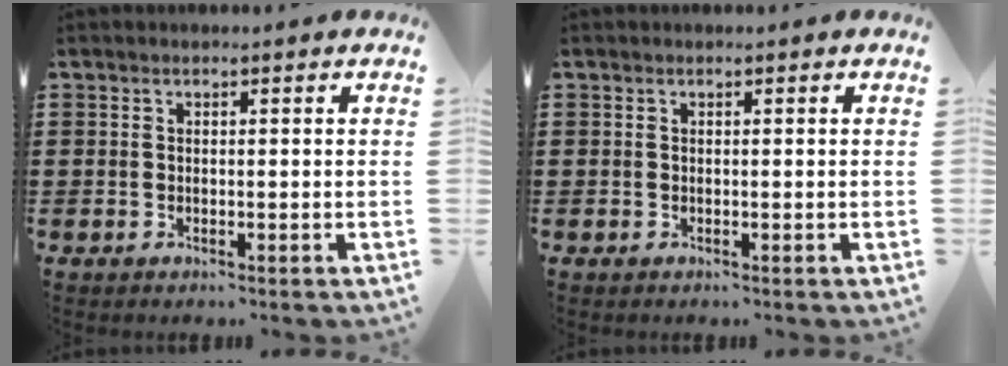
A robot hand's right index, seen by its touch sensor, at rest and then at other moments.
{"total": 0.0}